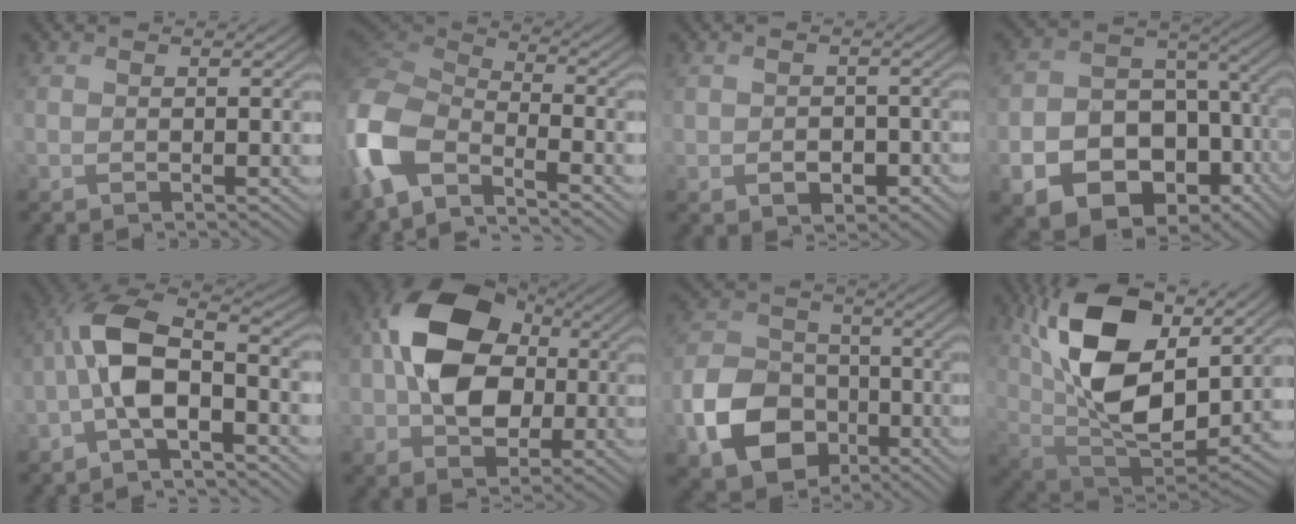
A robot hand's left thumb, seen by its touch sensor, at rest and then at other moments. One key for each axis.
{"total": 11.0, "fx": -6.7, "fy": 4.8, "fz": 7.3, "tx": -0.190, "ty": -0.016, "tz": -0.152}
{"total": 3.3, "fx": -1.0, "fy": 2.6, "fz": 1.8, "tx": -0.036, "ty": -0.014, "tz": -0.013}
{"total": 18.0, "fx": -6.6, "fy": 13.8, "fz": 9.5, "tx": -0.189, "ty": -0.047, "tz": -0.085}
{"total": 8.8, "fx": -2.6, "fy": 3.6, "fz": 7.5, "tx": -0.152, "ty": 0.017, "tz": -0.065}
{"total": 13.1, "fx": 0.5, "fy": 9.5, "fz": 9.0, "tx": -0.165, "ty": 0.018, "tz": -0.007}
{"total": 11.5, "fx": -4.7, "fy": 8.5, "fz": 6.1, "tx": -0.145, "ty": -0.018, "tz": -0.098}
{"total": 17.3, "fx": 6.5, "fy": 9.1, "fz": 13.2, "tx": -0.283, "ty": 0.008, "tz": 0.120}